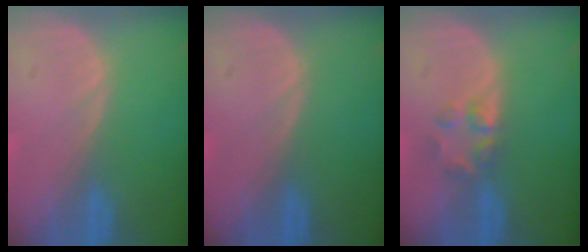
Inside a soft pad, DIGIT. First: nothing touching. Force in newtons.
{"total": 0.0}
{"total": 2.9, "press": 2.9, "slide": 0.3}